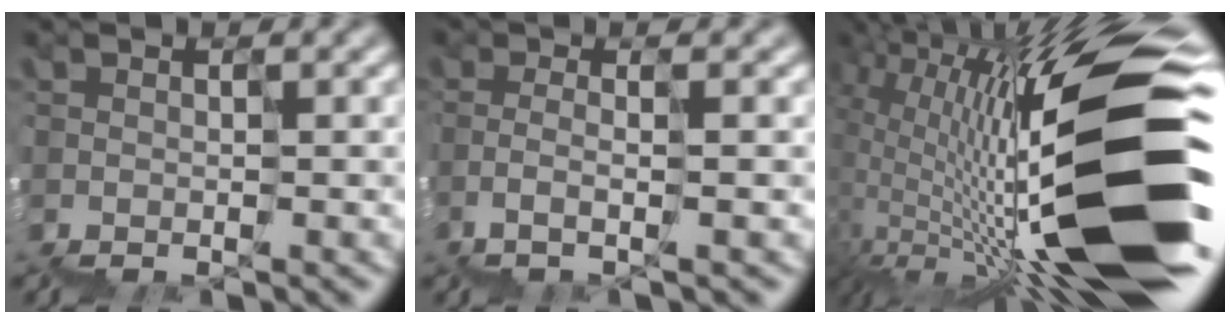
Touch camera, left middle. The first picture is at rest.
{"total": 1.4, "force": [-1.2, 0.3, 0.7], "torque": [-0.018, -0.002, -0.020]}
{"total": 15.3, "force": [0.6, 3.4, 14.9], "torque": [-0.234, 0.033, 0.004]}